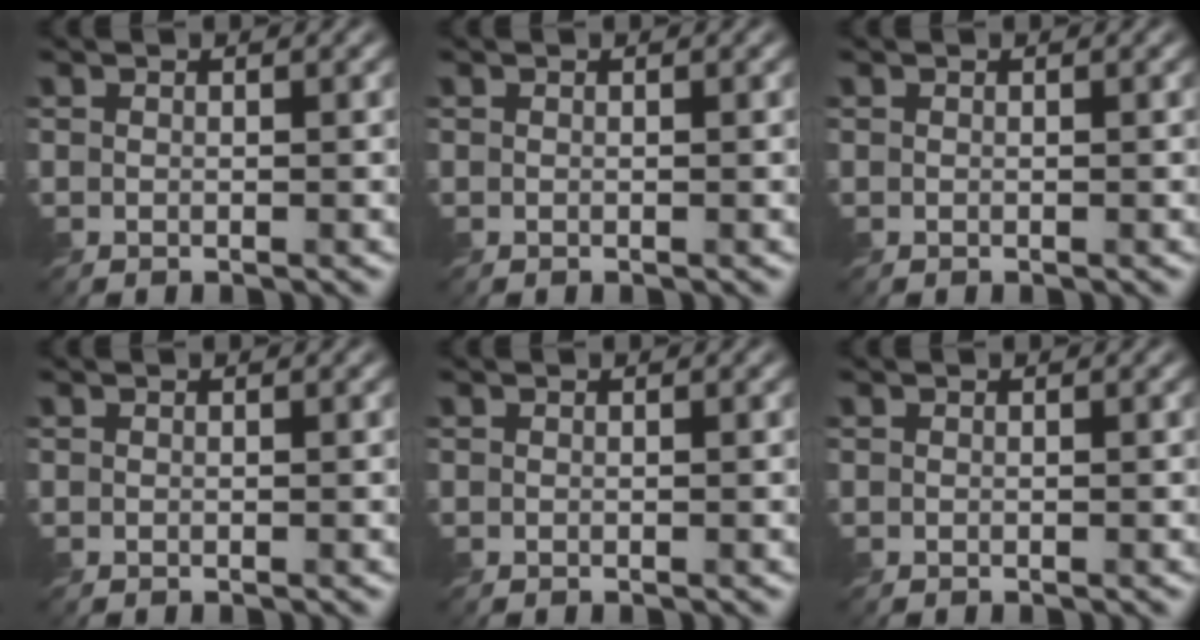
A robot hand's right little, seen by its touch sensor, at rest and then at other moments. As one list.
[{"total": 0.0}, {"total": 0.0}, {"total": 0.0}, {"total": 0.0}, {"total": 0.0}]